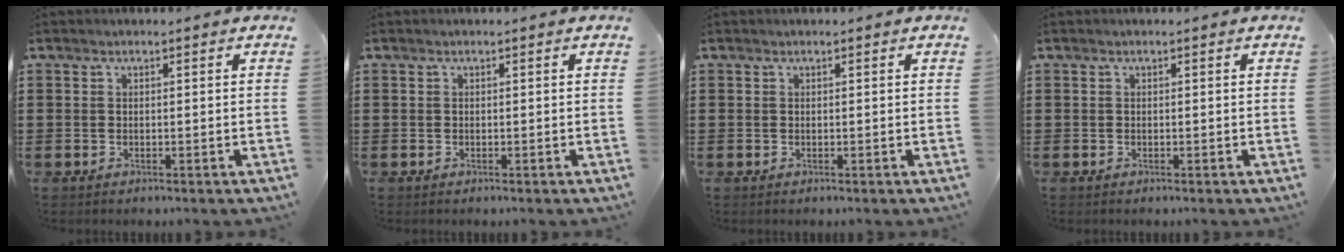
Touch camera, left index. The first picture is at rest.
{"total": 0.0}
{"total": 0.0}
{"total": 0.0}